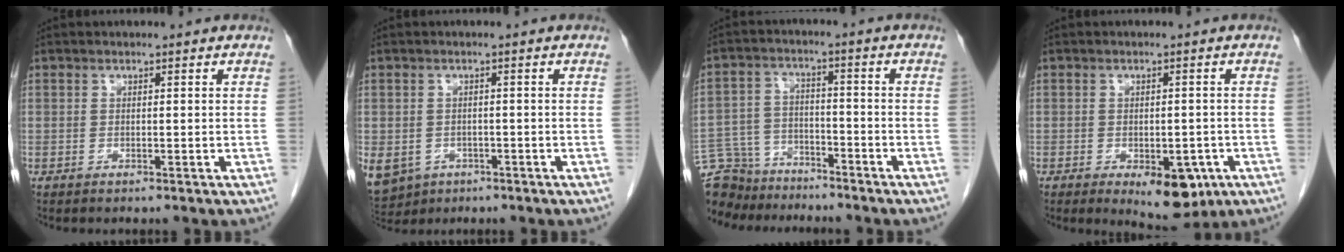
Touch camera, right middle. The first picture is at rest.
{"total": 12.7, "force": [-5.9, 10.1, 4.8], "torque": [-0.152, -0.009, -0.078]}
{"total": 13.9, "force": [-12.2, 6.1, 2.5], "torque": [-0.068, 0.022, -0.198]}
{"total": 7.7, "force": [-3.4, 3.5, 5.8], "torque": [-0.069, -0.007, -0.035]}